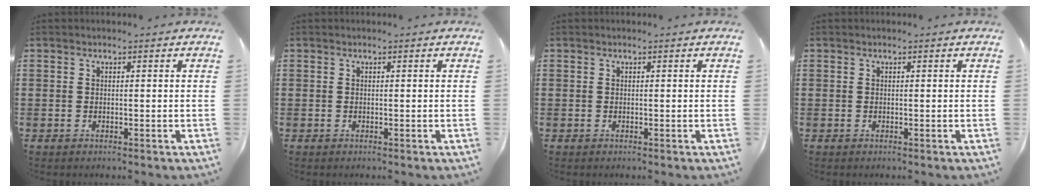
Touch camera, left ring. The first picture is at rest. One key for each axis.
{"total": 0.0}
{"total": 0.0}
{"total": 0.0}